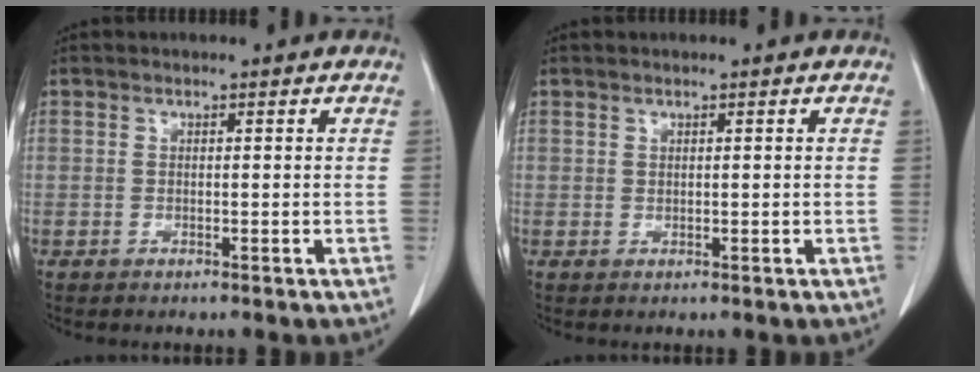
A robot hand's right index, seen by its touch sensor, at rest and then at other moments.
{"total": 0.0}